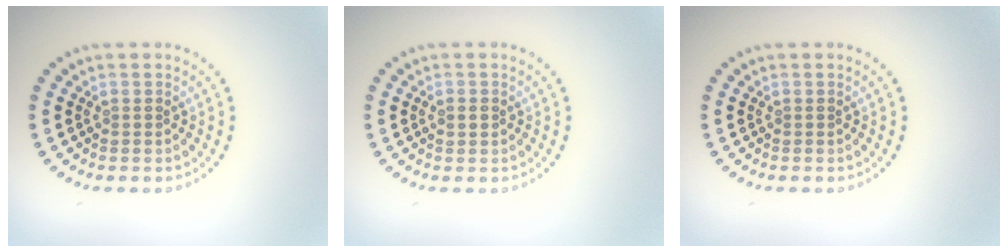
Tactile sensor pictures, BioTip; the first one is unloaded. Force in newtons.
{"total": 0.9, "press": 0.9, "slide": 0.1}
{"total": 0.0}